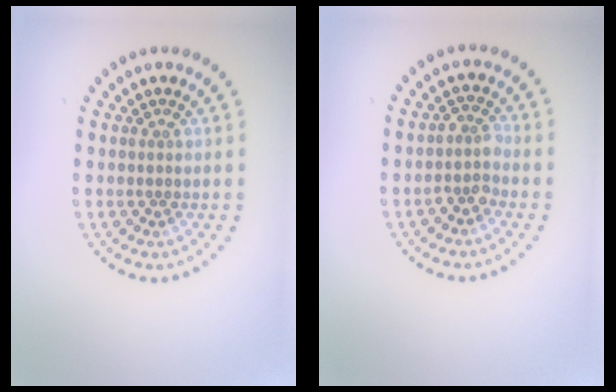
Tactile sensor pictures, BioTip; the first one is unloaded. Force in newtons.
{"total": 1.9, "press": 1.5, "slide": 1.1}